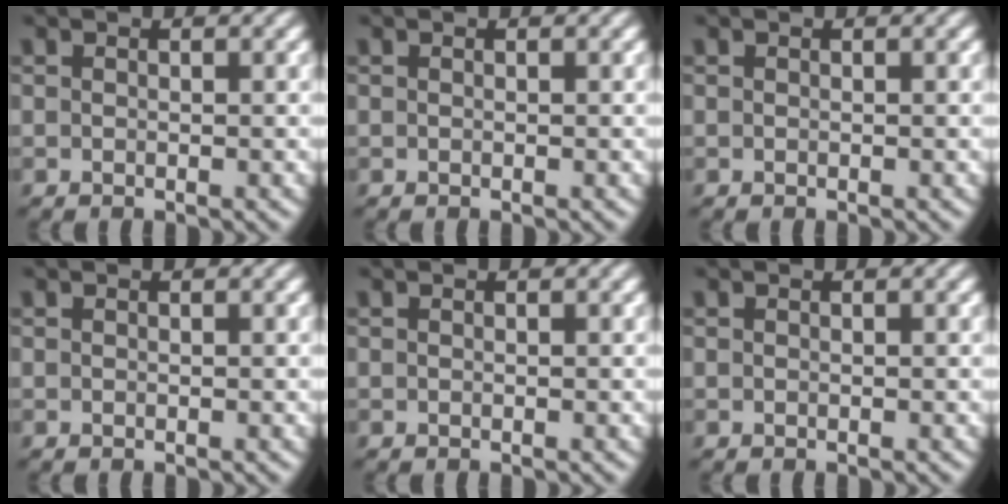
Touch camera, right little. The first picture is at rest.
{"total": 0.0}
{"total": 0.0}
{"total": 0.0}
{"total": 0.0}
{"total": 0.0}